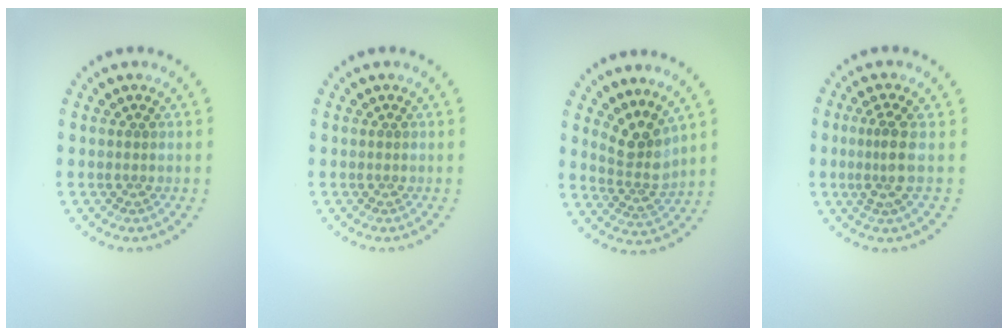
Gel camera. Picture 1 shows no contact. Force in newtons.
{"total": 0.0}
{"total": 3.2, "press": 2.3, "slide": 2.3}
{"total": 2.6, "press": 1.9, "slide": 1.8}